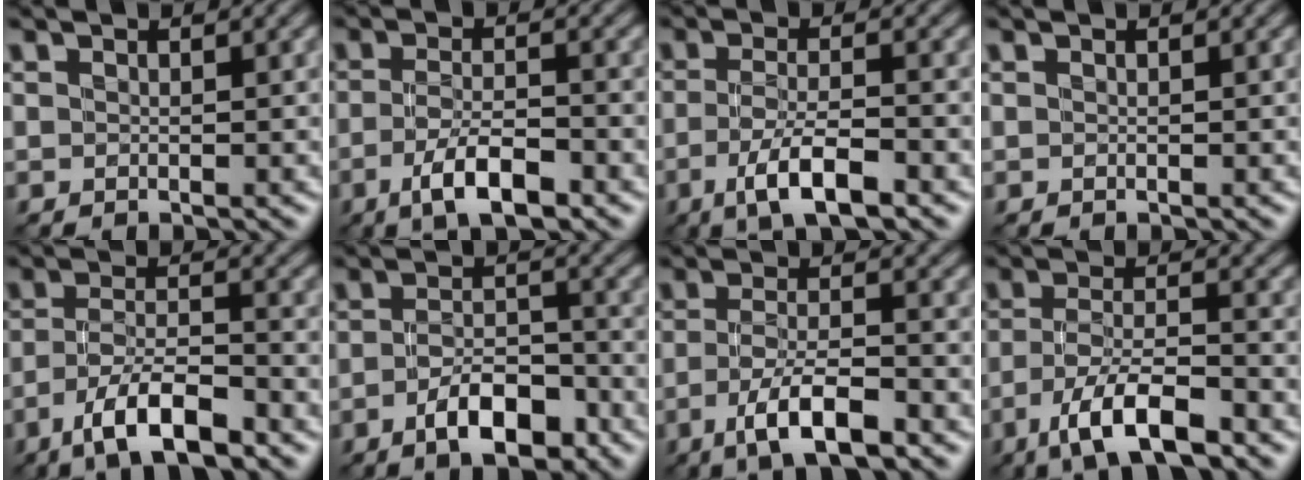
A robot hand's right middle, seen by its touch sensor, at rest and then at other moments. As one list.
[{"total": 4.4, "force": [-2.3, 1.3, 3.5], "torque": [-0.070, -0.001, -0.044]}, {"total": 4.9, "force": [-2.5, 1.2, 4.0], "torque": [-0.078, -0.002, -0.051]}, {"total": 0.0}, {"total": 6.4, "force": [-4.1, 1.8, 4.5], "torque": [-0.083, 0.003, -0.076]}, {"total": 4.9, "force": [-2.6, 1.9, 3.7], "torque": [-0.061, 0.005, -0.044]}, {"total": 5.4, "force": [-3.1, 1.4, 4.2], "torque": [-0.081, 0.000, -0.059]}, {"total": 6.8, "force": [-4.3, 1.9, 4.9], "torque": [-0.091, 0.001, -0.080]}]